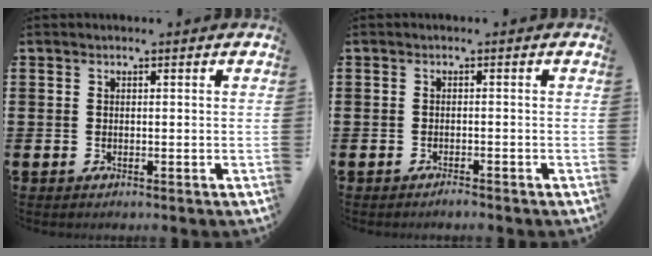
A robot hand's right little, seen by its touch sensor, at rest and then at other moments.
{"total": 0.9, "force": [-0.8, 0.1, 0.3], "torque": [-0.007, -0.004, -0.016]}